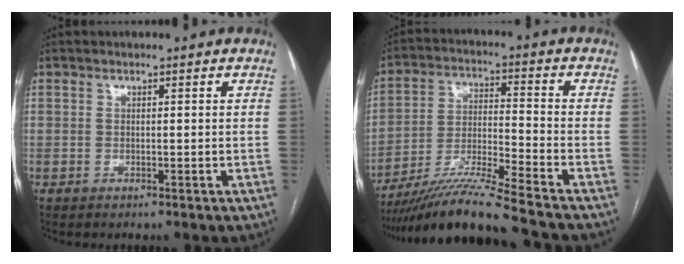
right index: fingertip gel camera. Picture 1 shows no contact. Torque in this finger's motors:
{"motor_torque": [1.10, -1.05, 0.50, 0.15]}